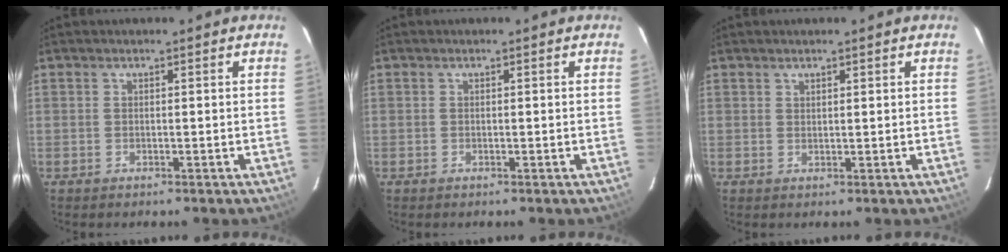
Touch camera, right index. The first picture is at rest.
{"total": 0.0}
{"total": 0.9, "force": [0.8, 0.3, 0.4], "torque": [-0.006, 0.001, 0.015]}